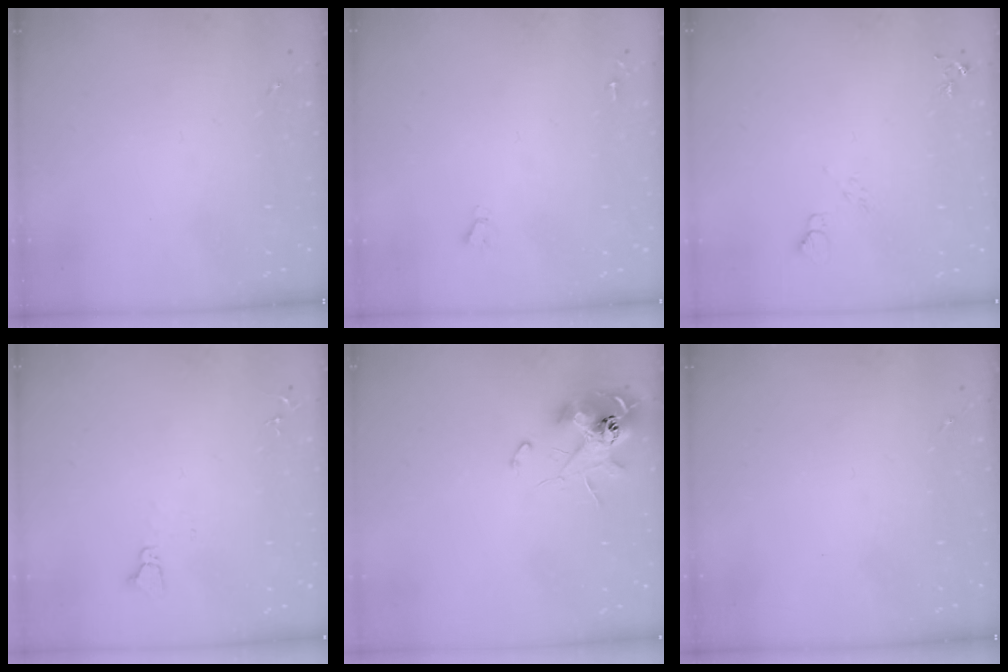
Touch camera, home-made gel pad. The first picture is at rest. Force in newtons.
{"total": 1.6, "press": 1.6, "slide": 0.2}
{"total": 6.5, "press": 6.5, "slide": 0.8}
{"total": 3.2, "press": 3.1, "slide": 0.3}
{"total": 11.4, "press": 11.3, "slide": 1.2}
{"total": 0.0}